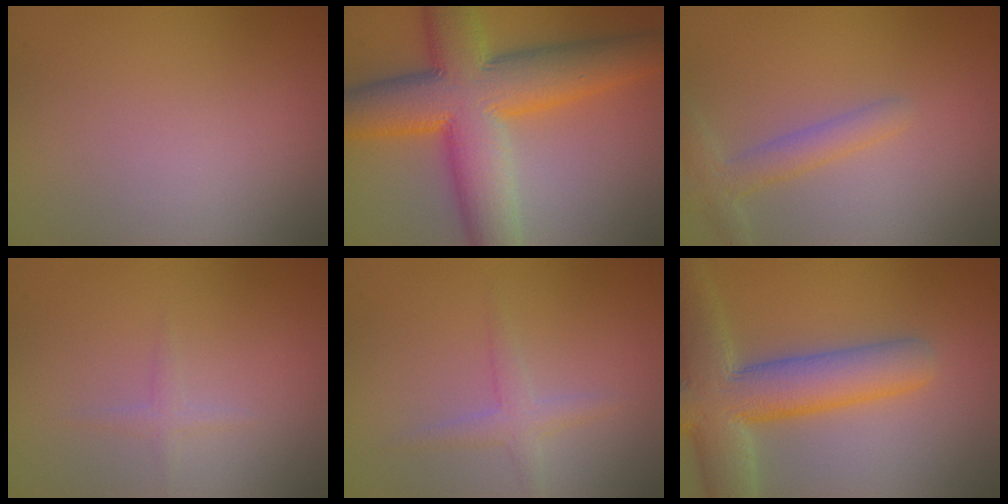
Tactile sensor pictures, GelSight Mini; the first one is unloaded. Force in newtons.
{"total": 13.3, "press": 13.3, "slide": 0.1}
{"total": 2.6, "press": 2.5, "slide": 0.2}
{"total": 0.9, "press": 0.9, "slide": 0.0}
{"total": 1.9, "press": 1.9, "slide": 0.1}
{"total": 9.1, "press": 9.1, "slide": 0.4}